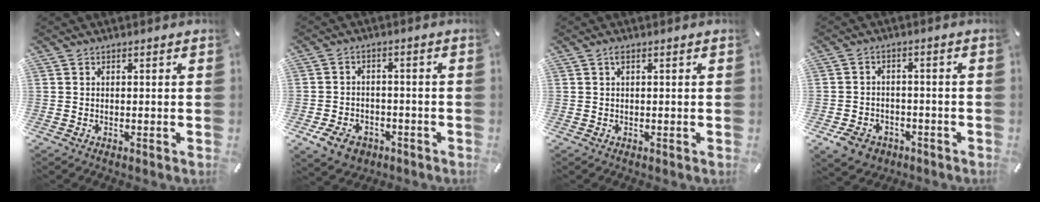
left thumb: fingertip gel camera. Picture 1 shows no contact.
{"total": 6.9, "force": [-3.9, 5.0, 2.8], "torque": [-0.066, 0.020, -0.073]}
{"total": 0.9, "force": [0.3, 0.2, 0.8], "torque": [-0.017, 0.003, 0.004]}
{"total": 6.3, "force": [-3.5, 4.9, 2.0], "torque": [-0.049, 0.022, -0.065]}